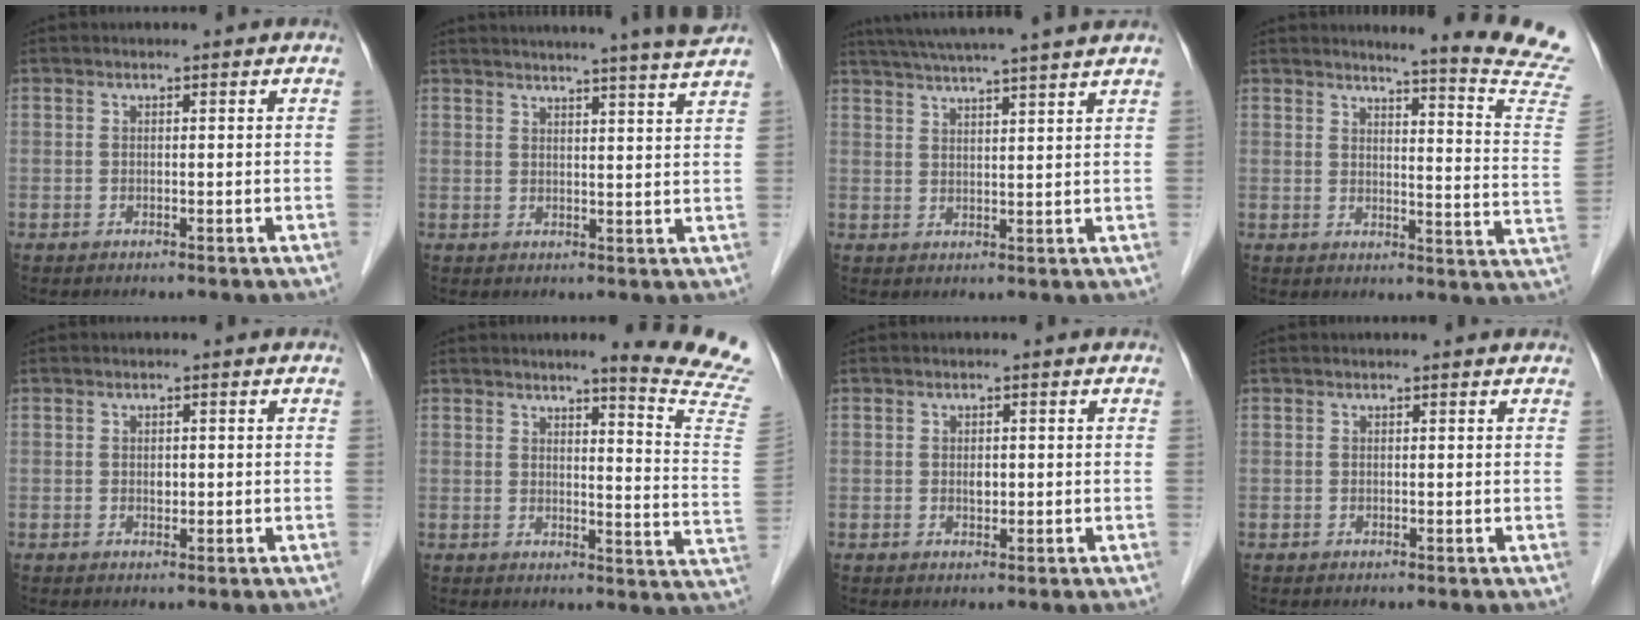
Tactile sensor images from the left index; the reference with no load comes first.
{"total": 14.4, "force": [13.2, -1.8, 5.4], "torque": [-0.087, -0.034, 0.154]}
{"total": 14.6, "force": [12.8, -1.0, 6.9], "torque": [-0.121, 0.017, 0.176]}
{"total": 15.9, "force": [14.8, -2.2, 5.2], "torque": [-0.069, -0.126, 0.153]}
{"total": 0.8, "force": [0.0, 0.6, 0.6], "torque": [-0.010, 0.001, 0.001]}
{"total": 13.8, "force": [12.3, -2.1, 5.8], "torque": [-0.074, -0.104, 0.125]}
{"total": 1.1, "force": [0.1, 0.7, 0.9], "torque": [-0.015, 0.000, 0.002]}
{"total": 1.5, "force": [1.5, 0.0, 0.3], "torque": [-0.012, 0.009, 0.014]}